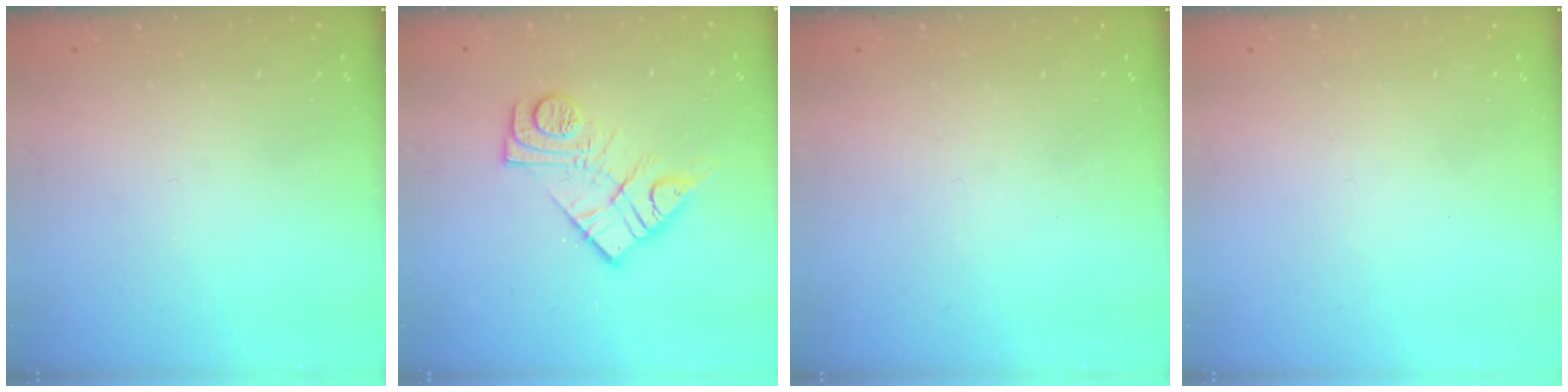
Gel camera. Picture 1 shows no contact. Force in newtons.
{"total": 14.0, "press": 14.0, "slide": 0.9}
{"total": 0.0}
{"total": 1.8, "press": 1.8, "slide": 0.2}